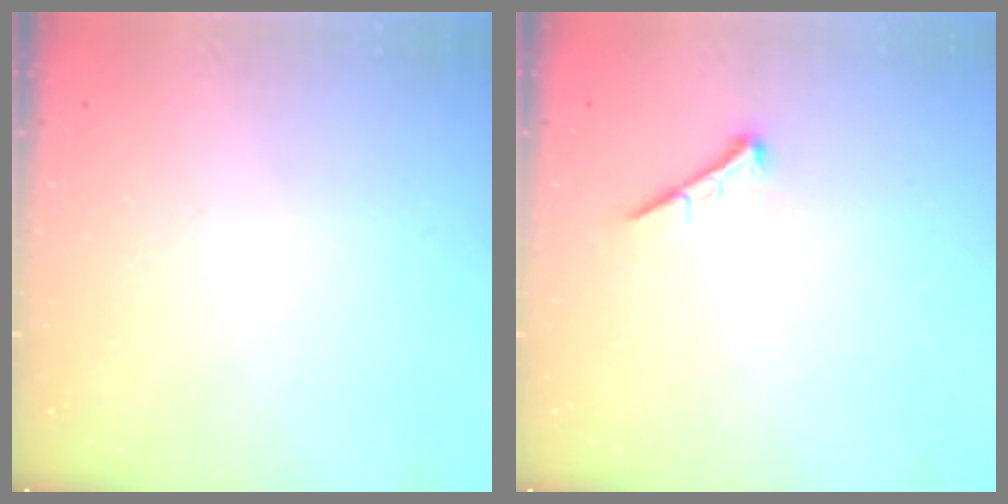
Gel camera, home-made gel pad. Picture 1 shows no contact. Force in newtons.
{"total": 0.0}